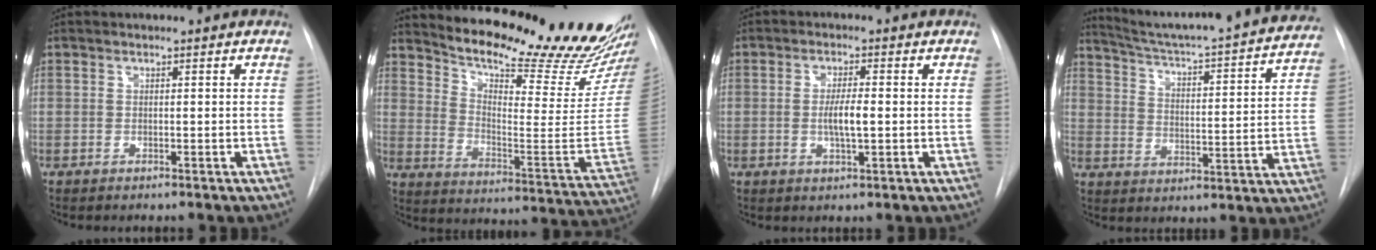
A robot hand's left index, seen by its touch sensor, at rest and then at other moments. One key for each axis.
{"total": 24.8, "fx": 22.8, "fy": 2.0, "fz": 9.6, "tx": -0.151, "ty": -0.118, "tz": 0.293}
{"total": 4.1, "fx": -0.7, "fy": 0.8, "fz": 3.9, "tx": -0.074, "ty": -0.007, "tz": -0.013}
{"total": 27.1, "fx": 24.8, "fy": 1.4, "fz": 10.8, "tx": -0.167, "ty": -0.068, "tz": 0.314}